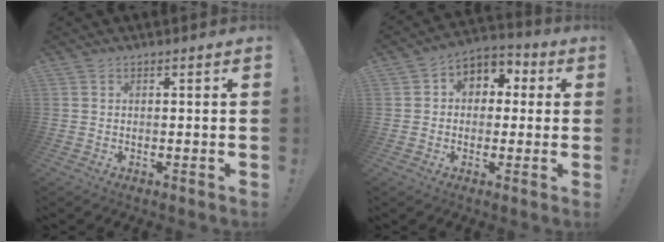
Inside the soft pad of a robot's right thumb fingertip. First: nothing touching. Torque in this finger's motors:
{"motor_torque": [0.09, 0.10, 0.03, 0.11, 0.10]}